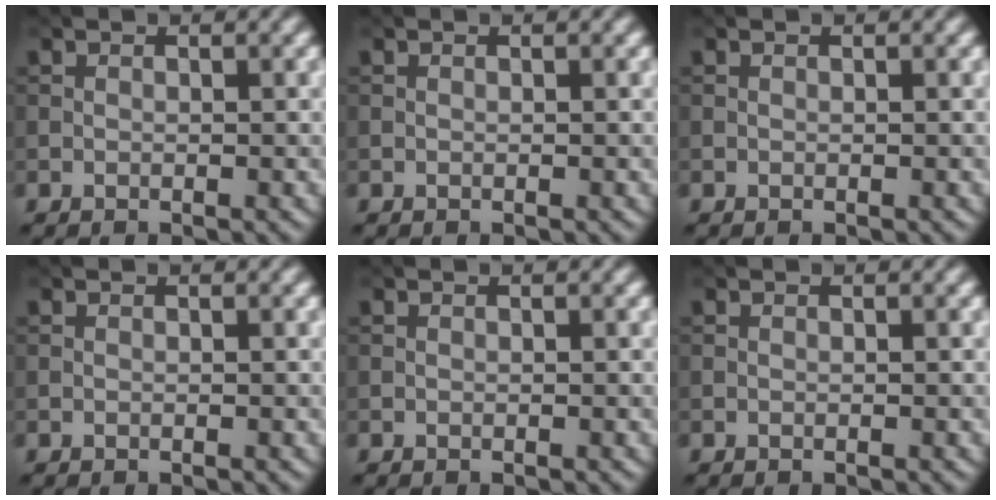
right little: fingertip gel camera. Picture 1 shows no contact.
{"total": 0.0}
{"total": 0.0}
{"total": 0.0}
{"total": 0.0}
{"total": 0.0}